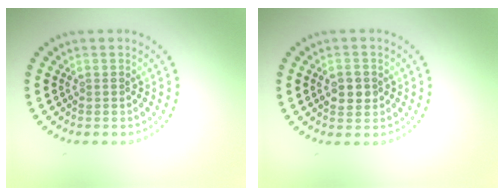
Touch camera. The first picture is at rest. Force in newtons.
{"total": 2.0, "press": 2.0, "slide": 0.1}